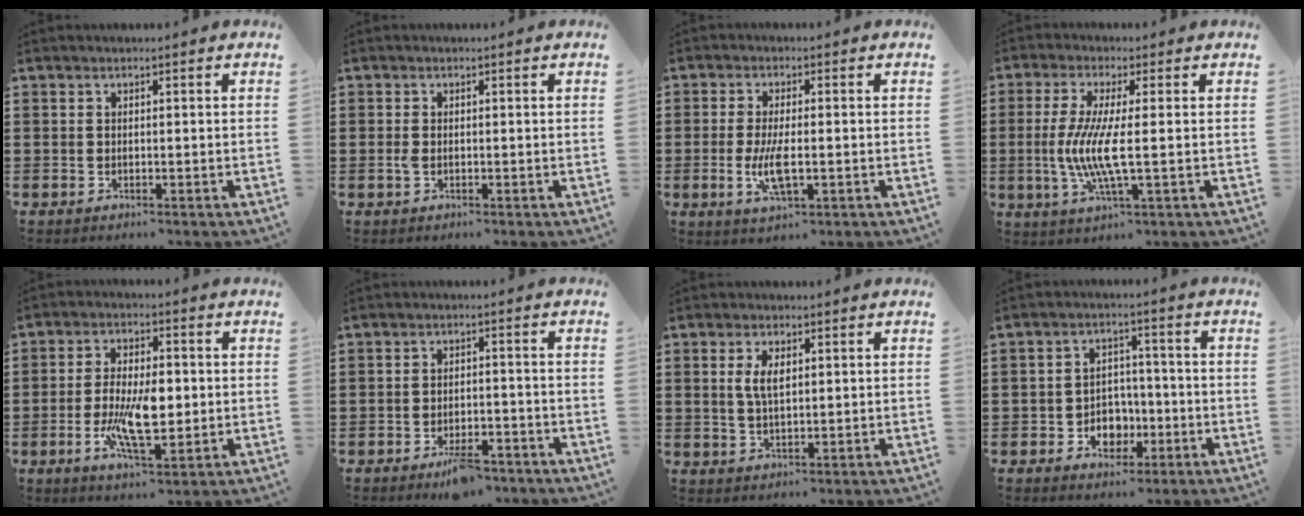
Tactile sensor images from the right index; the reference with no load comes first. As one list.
[{"total": 1.1, "force": [-0.2, 0.5, 1.0], "torque": [-0.026, -0.002, -0.007]}, {"total": 5.7, "force": [-1.2, 1.8, 5.3], "torque": [-0.118, -0.009, -0.027]}, {"total": 7.3, "force": [-0.7, 0.5, 7.3], "torque": [-0.158, -0.018, -0.022]}, {"total": 9.3, "force": [-1.4, 3.6, 8.5], "torque": [-0.176, -0.005, -0.027]}, {"total": 4.0, "force": [-3.2, 1.3, 2.0], "torque": [-0.031, 0.010, -0.059]}, {"total": 3.6, "force": [1.0, 1.5, 3.2], "torque": [-0.066, 0.006, 0.016]}, {"total": 4.7, "force": [-1.8, 3.8, 2.1], "torque": [-0.037, 0.006, -0.034]}]